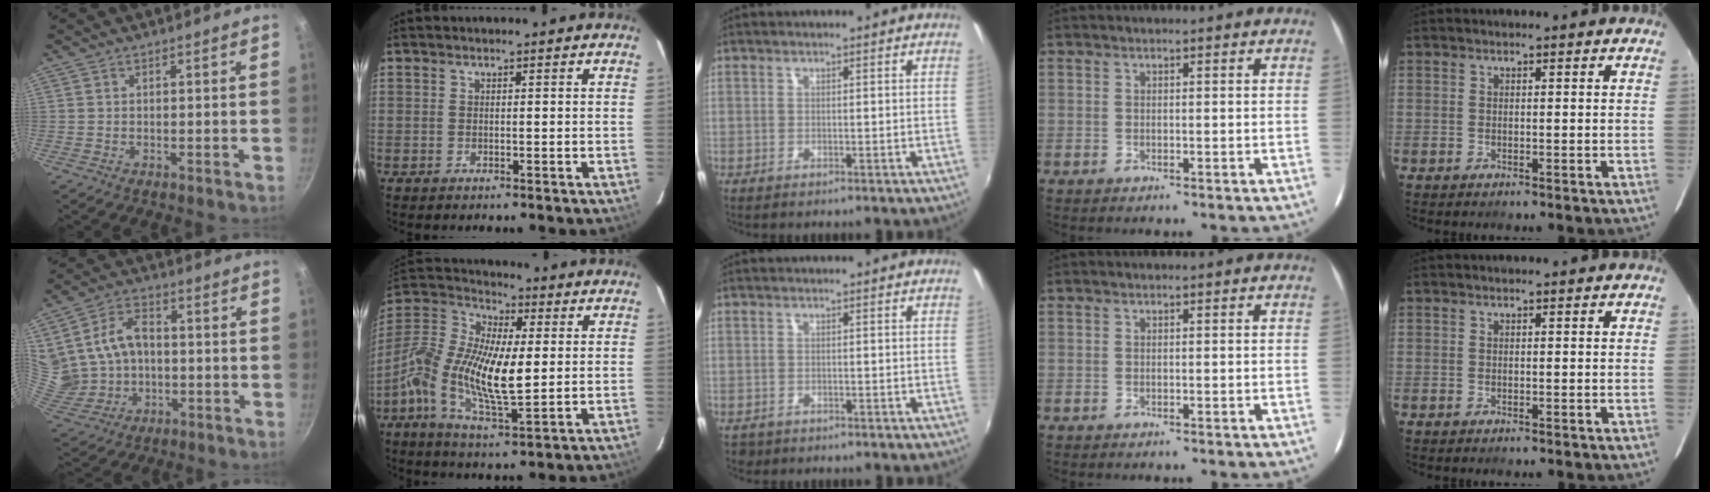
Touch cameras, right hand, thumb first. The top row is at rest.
{"thumb": {"total": 14.1, "force": [0.9, 11.1, 8.7], "torque": [-0.156, 0.012, 0.031]}, "index": {"total": 16.4, "force": [-1.3, 6.2, 15.1], "torque": [-0.297, 0.005, -0.037]}, "middle": {"total": 1.7, "force": [-0.9, 1.3, 0.4], "torque": [-0.012, -0.005, -0.013]}}